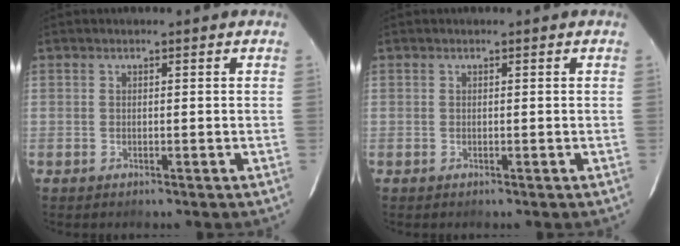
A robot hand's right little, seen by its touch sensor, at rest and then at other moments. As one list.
[{"total": 0.0}]